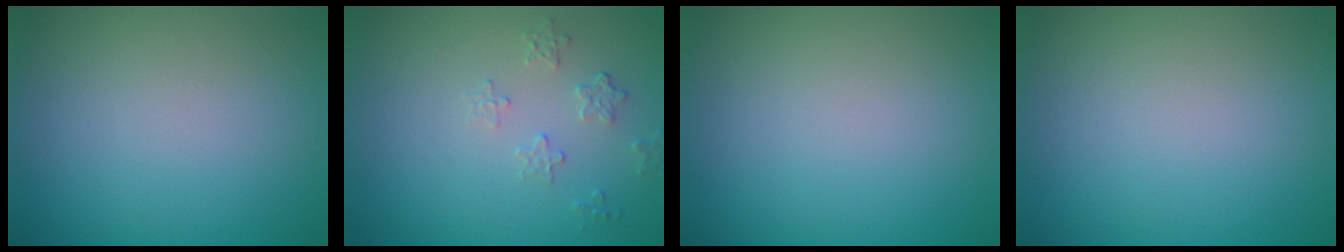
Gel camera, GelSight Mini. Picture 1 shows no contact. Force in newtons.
{"total": 1.6, "press": 0.9, "slide": 1.4}
{"total": 0.0}
{"total": 0.0}